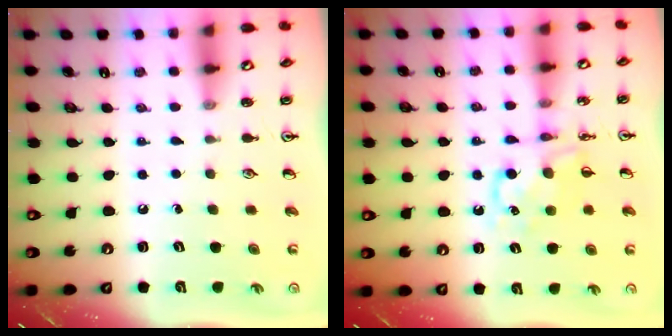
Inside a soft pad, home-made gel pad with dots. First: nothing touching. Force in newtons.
{"total": 9.1, "press": 9.1, "slide": 1.1}